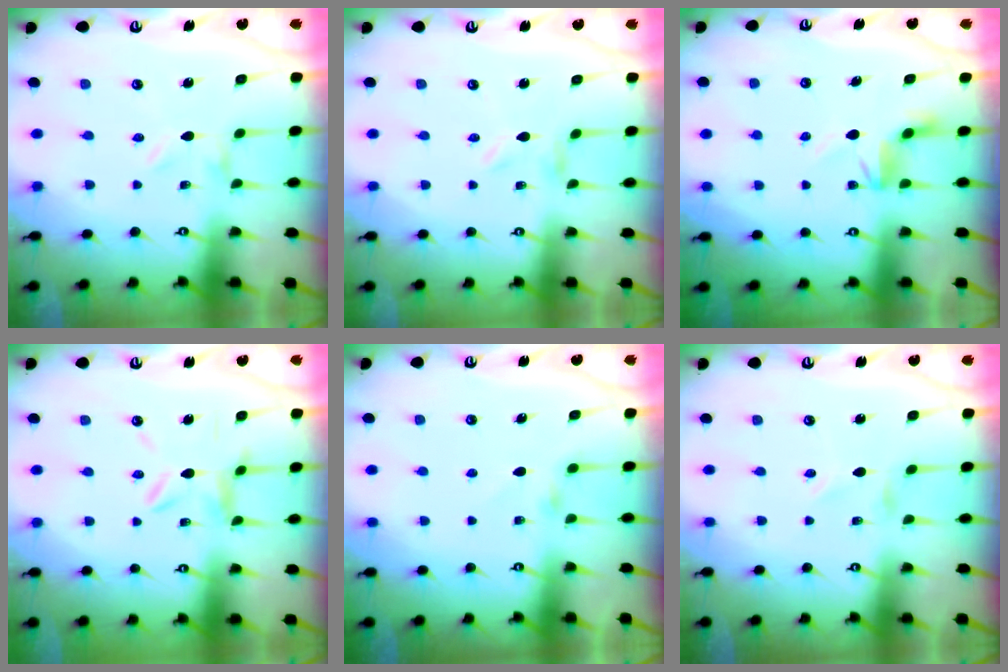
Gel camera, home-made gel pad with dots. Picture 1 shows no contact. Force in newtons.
{"total": 0.0}
{"total": 5.1, "press": 4.7, "slide": 2.1}
{"total": 6.4, "press": 6.3, "slide": 0.7}
{"total": 3.2, "press": 3.2, "slide": 0.6}
{"total": 0.6, "press": 0.6, "slide": 0.1}